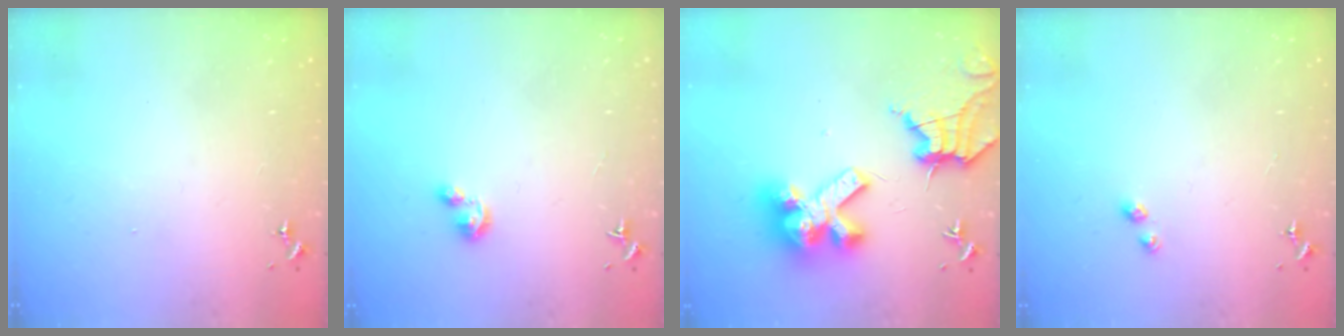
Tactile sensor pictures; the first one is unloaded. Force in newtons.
{"total": 3.6, "press": 3.5, "slide": 0.4}
{"total": 17.1, "press": 16.9, "slide": 2.0}
{"total": 2.6, "press": 2.6, "slide": 0.4}